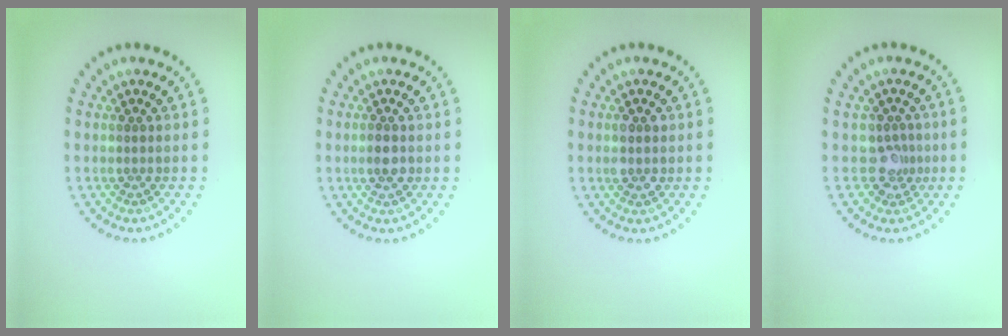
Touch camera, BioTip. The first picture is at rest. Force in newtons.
{"total": 1.5, "press": 1.5, "slide": 0.3}
{"total": 1.6, "press": 1.6, "slide": 0.2}
{"total": 2.2, "press": 1.6, "slide": 1.4}